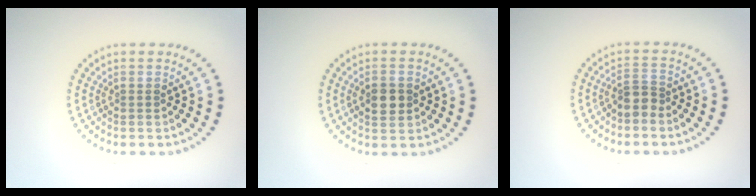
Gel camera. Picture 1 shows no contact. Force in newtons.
{"total": 2.9, "press": 2.9, "slide": 0.0}
{"total": 1.8, "press": 1.4, "slide": 1.2}